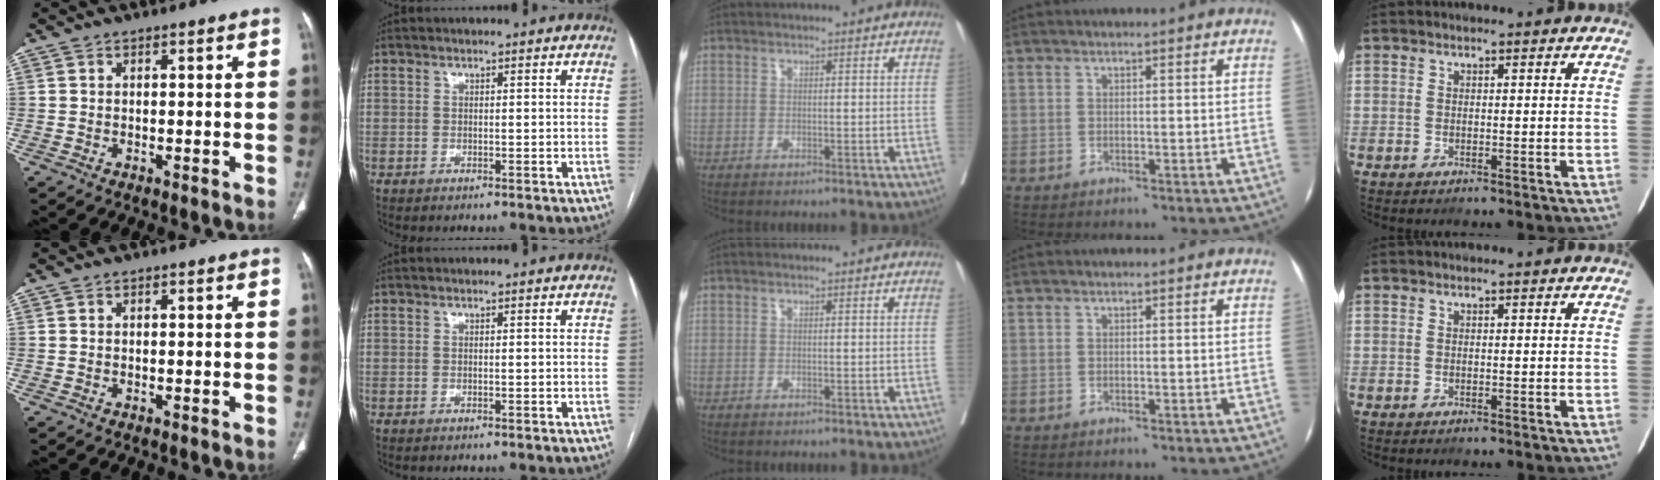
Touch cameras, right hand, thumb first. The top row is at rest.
{}